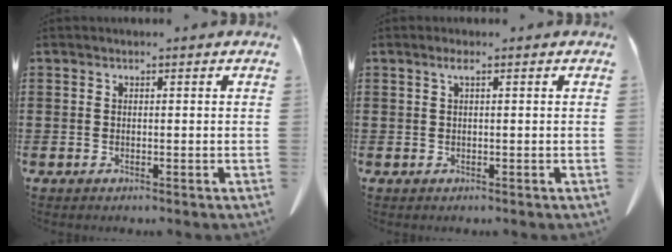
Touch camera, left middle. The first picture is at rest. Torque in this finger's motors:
{"motor_torque": [0.37, 0.20, 0.00, 0.00]}